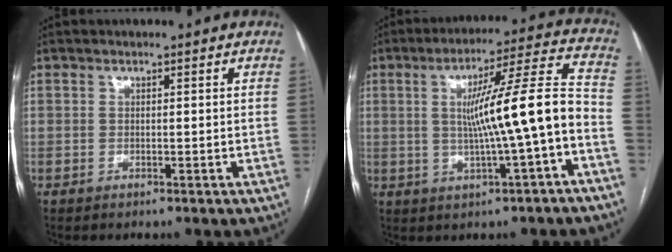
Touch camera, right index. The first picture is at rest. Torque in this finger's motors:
{"motor_torque": [0.78, -0.38, 0.61, 0.17]}